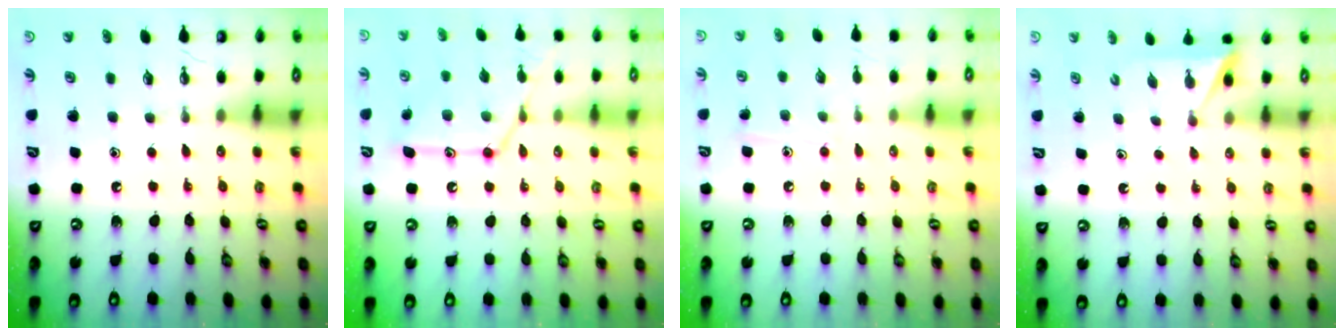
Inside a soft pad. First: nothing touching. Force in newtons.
{"total": 15.1, "press": 15.1, "slide": 1.3}
{"total": 7.3, "press": 7.2, "slide": 0.6}
{"total": 2.4, "press": 2.4, "slide": 0.4}